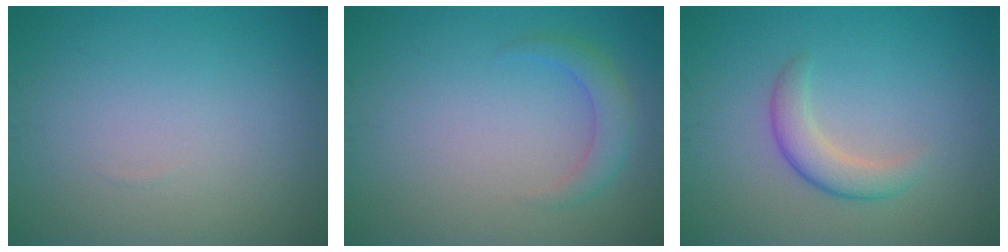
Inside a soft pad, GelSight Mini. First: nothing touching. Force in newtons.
{"total": 2.2, "press": 2.2, "slide": 0.1}
{"total": 2.8, "press": 2.8, "slide": 0.2}